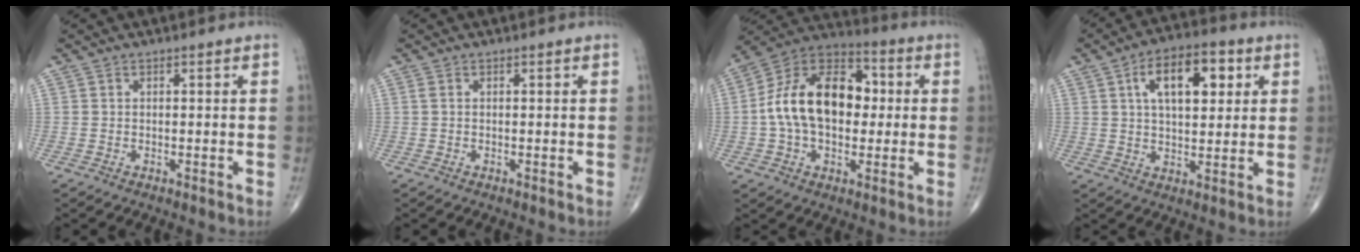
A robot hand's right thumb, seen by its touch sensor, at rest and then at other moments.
{"total": 0.5, "force": [0.1, 0.3, 0.4], "torque": [-0.013, 0.000, 0.001]}
{"total": 19.1, "force": [0.7, 12.2, 14.7], "torque": [-0.230, 0.033, 0.004]}
{"total": 12.9, "force": [4.2, 6.5, 10.3], "torque": [-0.141, 0.002, 0.065]}